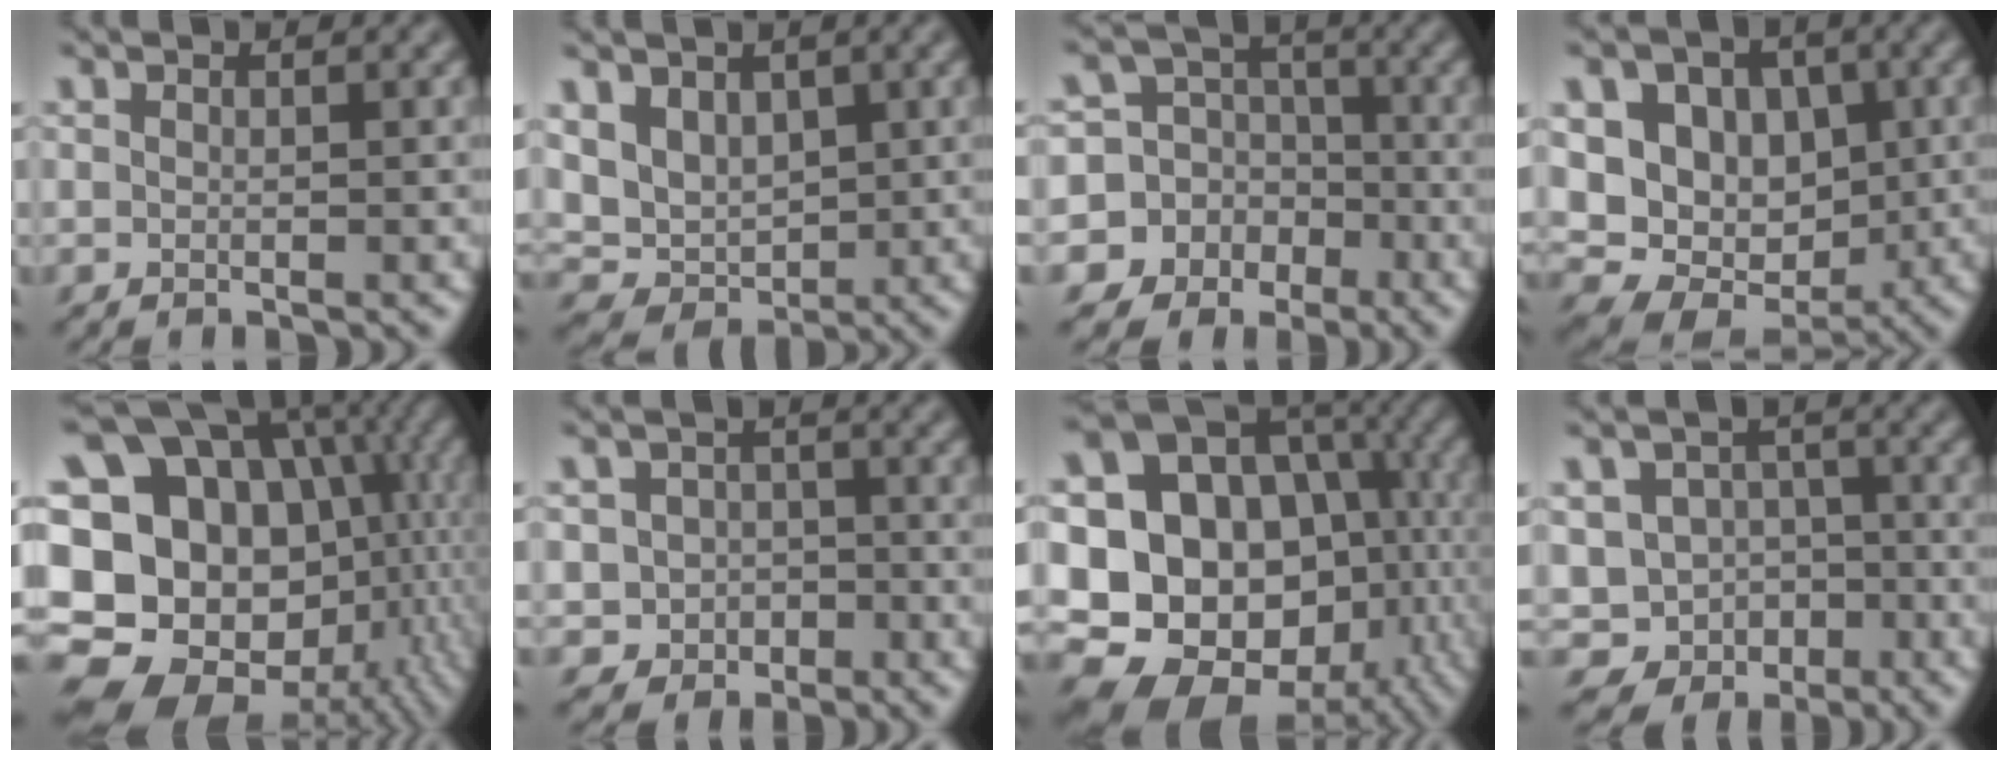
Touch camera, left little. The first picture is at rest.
{"total": 5.1, "force": [1.7, 4.0, 2.8], "torque": [-0.062, 0.004, 0.040]}
{"total": 12.2, "force": [-5.3, 10.8, 1.5], "torque": [-0.069, -0.011, -0.093]}
{"total": 12.8, "force": [2.3, 10.2, 7.3], "torque": [-0.124, 0.036, 0.028]}
{"total": 23.3, "force": [-1.8, 19.4, 12.7], "torque": [-0.232, 0.030, -0.039]}
{"total": 3.5, "force": [-1.2, 3.2, 0.5], "torque": [0.013, 0.005, -0.032]}
{"total": 21.3, "force": [-2.8, 17.5, 11.8], "torque": [-0.203, 0.000, -0.039]}
{"total": 9.3, "force": [-4.8, 7.7, 1.9], "torque": [-0.020, -0.002, -0.090]}